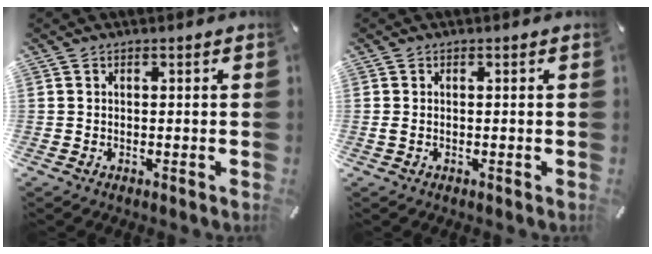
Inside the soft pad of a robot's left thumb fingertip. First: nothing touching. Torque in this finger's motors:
{"motor_torque": [0.00, 0.00, 0.00, 0.00, 0.00]}